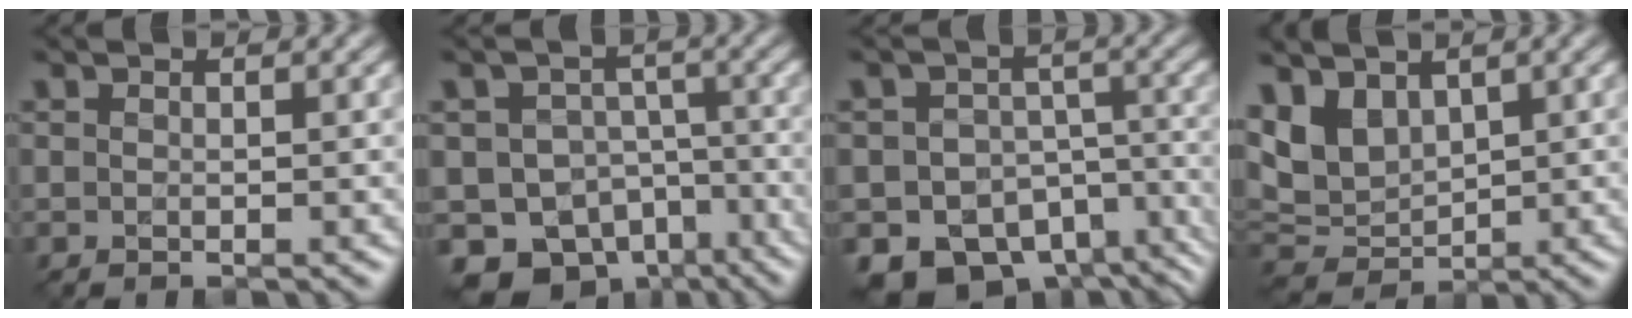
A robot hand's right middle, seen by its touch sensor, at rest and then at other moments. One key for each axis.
{"total": 10.5, "fx": -6.6, "fy": 7.1, "fz": 3.9, "tx": -0.051, "ty": -0.005, "tz": -0.091}
{"total": 12.4, "fx": -7.8, "fy": 8.4, "fz": 4.8, "tx": -0.070, "ty": -0.014, "tz": -0.098}
{"total": 4.7, "fx": 2.2, "fy": 3.2, "fz": 2.8, "tx": -0.059, "ty": -0.002, "tz": 0.042}